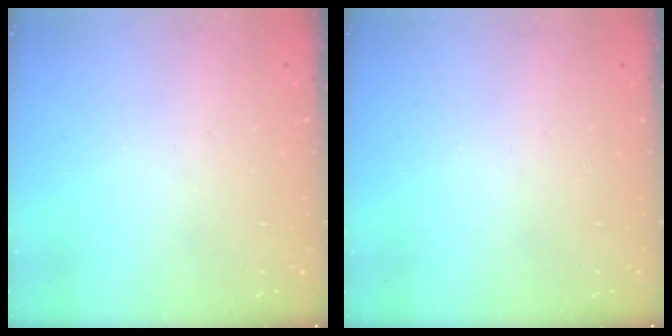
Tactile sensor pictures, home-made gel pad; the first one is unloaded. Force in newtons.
{"total": 0.0}